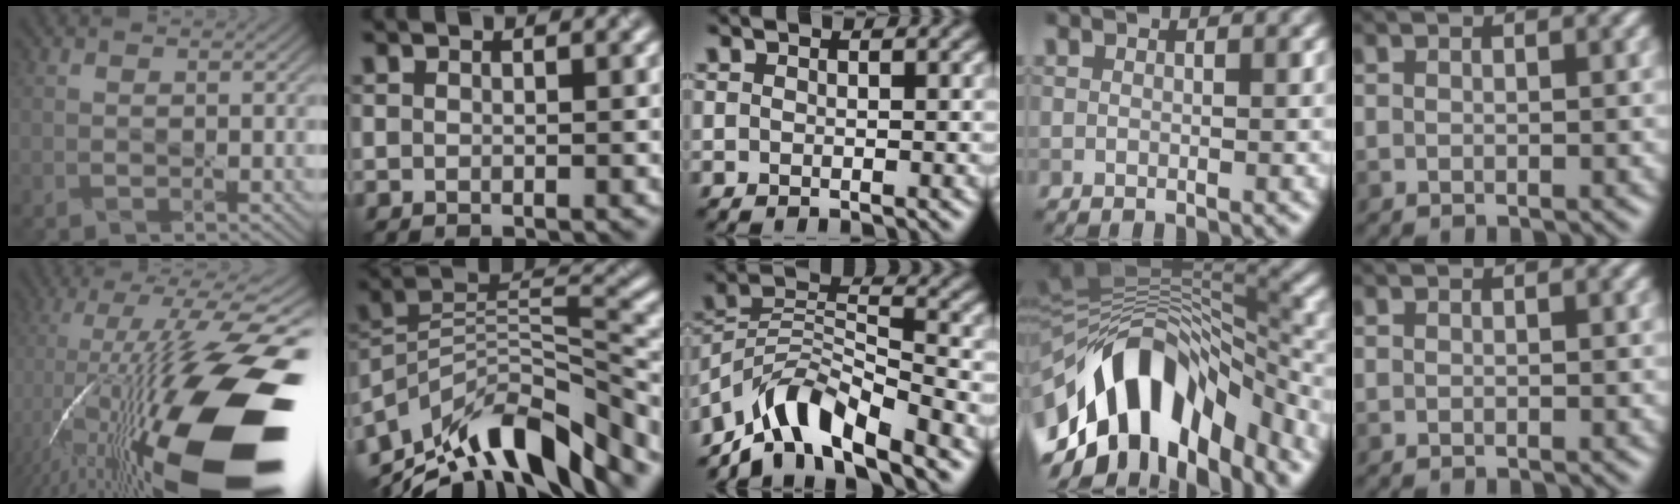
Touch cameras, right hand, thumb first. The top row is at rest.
{"thumb": {"total": 21.9, "force": [-5.4, 7.7, 19.8], "torque": [-0.361, 0.000, -0.109]}, "index": {"total": 11.9, "force": [-8.8, 4.1, 6.9], "torque": [-0.129, 0.028, -0.152]}, "middle": {"total": 7.3, "force": [-6.0, 2.1, 3.6], "torque": [-0.052, 0.008, -0.116]}, "ring": {"total": 13.9, "force": [-6.0, 7.5, 10.1], "torque": [-0.169, 0.023, -0.089]}}